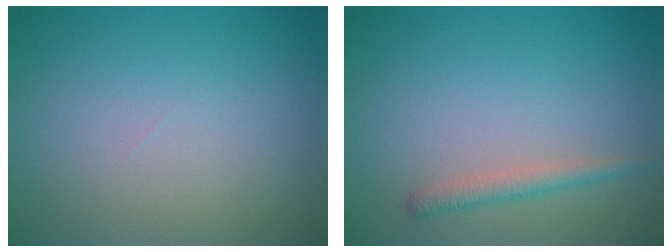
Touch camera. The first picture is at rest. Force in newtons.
{"total": 1.5, "press": 1.5, "slide": 0.1}